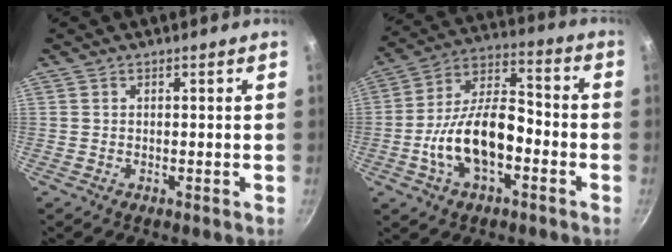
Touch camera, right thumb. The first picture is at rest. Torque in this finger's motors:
{"motor_torque": [0.38, 0.28, 1.52, -1.01, 0.17]}